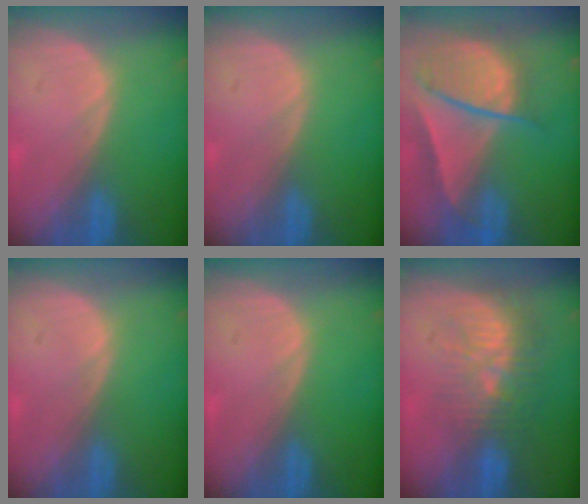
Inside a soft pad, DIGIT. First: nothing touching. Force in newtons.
{"total": 0.0}
{"total": 9.5, "press": 8.2, "slide": 4.8}
{"total": 0.0}
{"total": 0.0}
{"total": 9.8, "press": 8.8, "slide": 4.3}